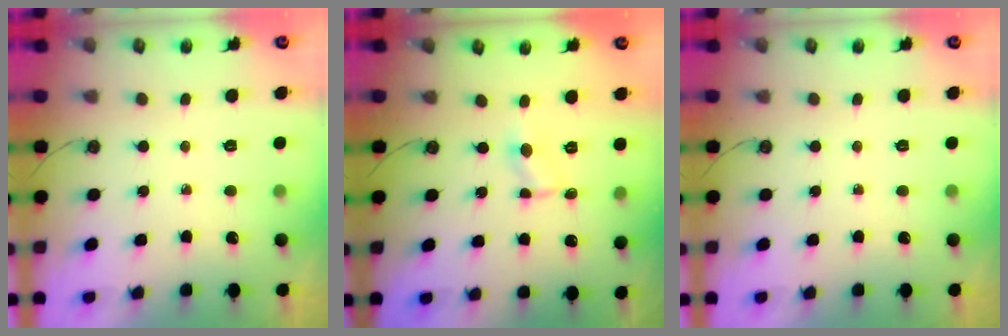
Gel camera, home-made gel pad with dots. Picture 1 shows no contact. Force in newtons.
{"total": 1.5, "press": 1.5, "slide": 0.2}
{"total": 0.0}